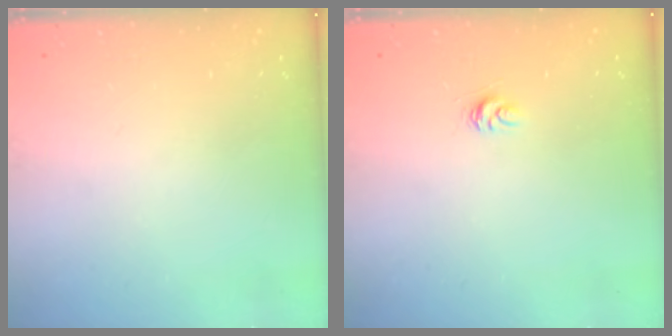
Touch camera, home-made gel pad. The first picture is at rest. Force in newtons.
{"total": 4.3, "press": 4.3, "slide": 0.5}